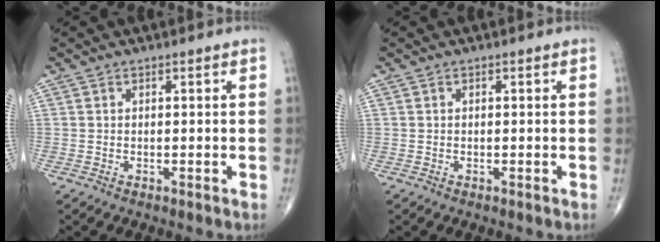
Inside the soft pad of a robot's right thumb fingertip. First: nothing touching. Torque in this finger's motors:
{"motor_torque": [0.05, -0.09, -0.18, -0.07, 0.01]}